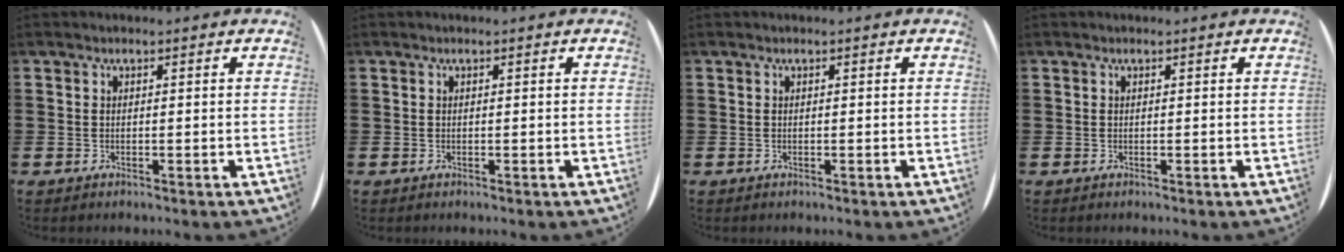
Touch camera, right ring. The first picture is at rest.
{"total": 0.0}
{"total": 0.0}
{"total": 0.0}